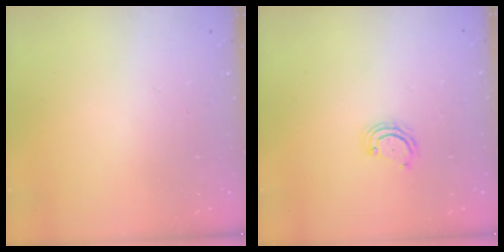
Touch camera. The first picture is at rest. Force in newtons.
{"total": 3.6, "press": 3.6, "slide": 0.4}